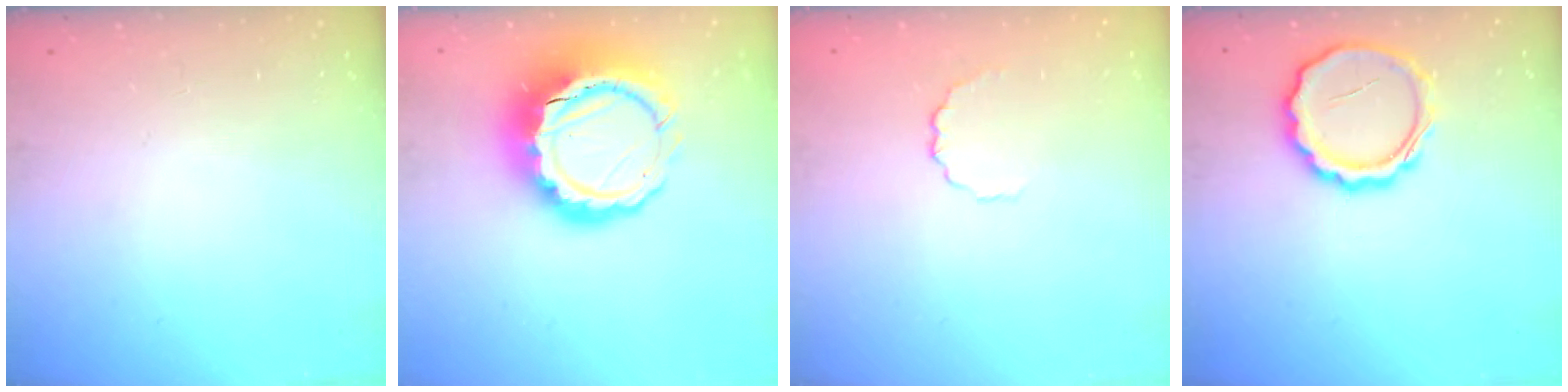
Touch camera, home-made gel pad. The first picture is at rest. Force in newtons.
{"total": 15.6, "press": 15.3, "slide": 3.3}
{"total": 4.2, "press": 3.9, "slide": 1.4}
{"total": 10.6, "press": 10.6, "slide": 0.7}